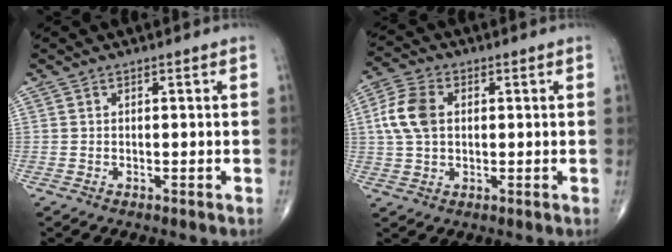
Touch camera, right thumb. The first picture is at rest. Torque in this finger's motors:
{"motor_torque": [-0.18, 0.37, 0.66, -0.03, 0.05]}